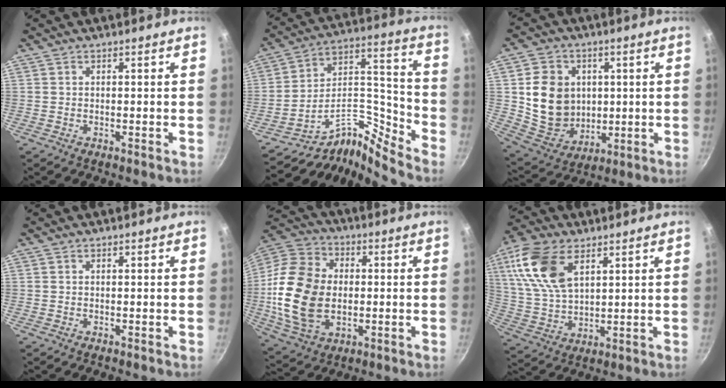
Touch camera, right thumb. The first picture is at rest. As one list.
[{"total": 12.8, "force": [-11.8, 2.1, 4.3], "torque": [-0.037, 0.120, -0.231]}, {"total": 14.9, "force": [1.9, 12.8, 7.5], "torque": [-0.100, -0.009, 0.051]}, {"total": 0.0}, {"total": 20.9, "force": [-1.2, 14.5, 14.9], "torque": [-0.274, 0.016, -0.019]}, {"total": 14.7, "force": [6.3, 8.0, 10.6], "torque": [-0.203, -0.017, 0.128]}]